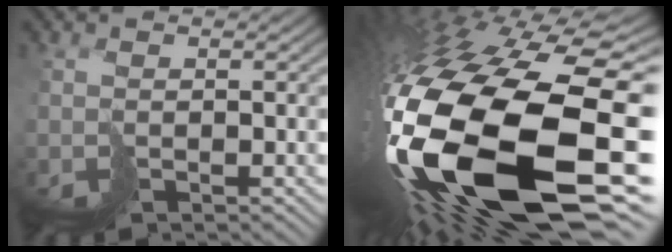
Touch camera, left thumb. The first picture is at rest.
{"total": 22.3, "force": [-4.9, 12.8, 17.6], "torque": [-0.404, -0.092, -0.045]}